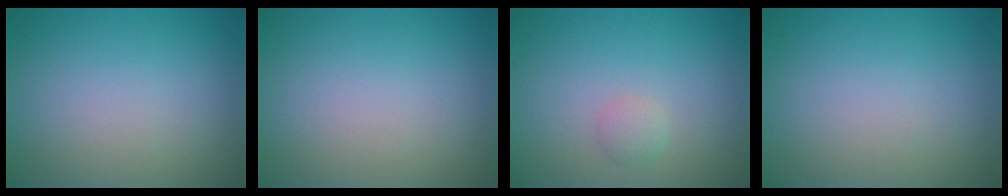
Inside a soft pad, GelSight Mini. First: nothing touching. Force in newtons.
{"total": 0.0}
{"total": 1.0, "press": 1.0, "slide": 0.0}
{"total": 0.0}